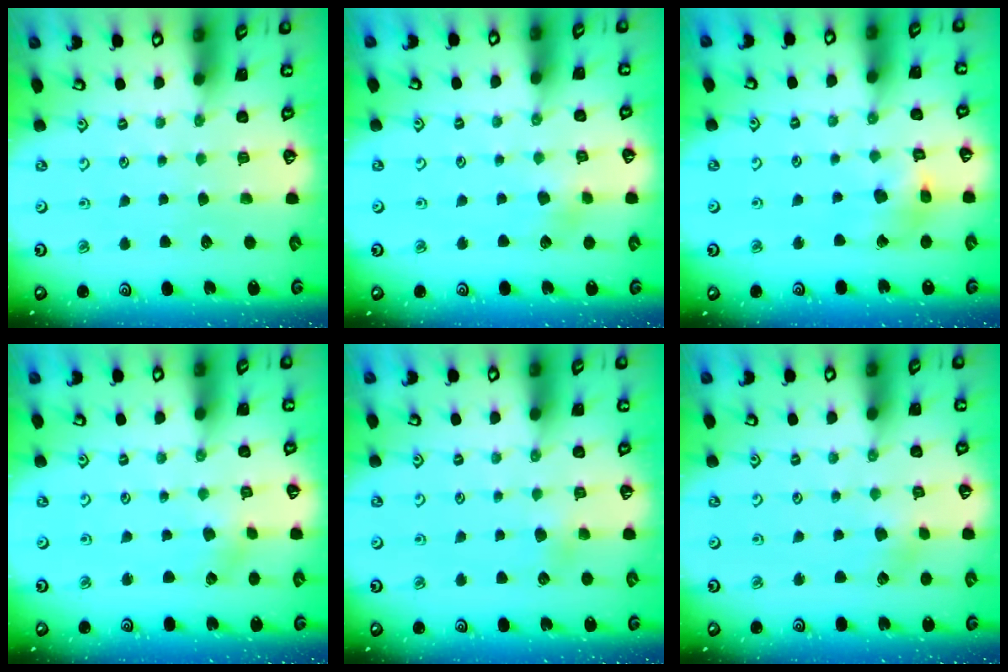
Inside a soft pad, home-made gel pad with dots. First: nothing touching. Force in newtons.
{"total": 3.8, "press": 3.8, "slide": 0.4}
{"total": 10.1, "press": 10.0, "slide": 1.4}
{"total": 1.1, "press": 1.1, "slide": 0.1}
{"total": 2.6, "press": 2.6, "slide": 0.5}
{"total": 2.4, "press": 2.4, "slide": 0.3}